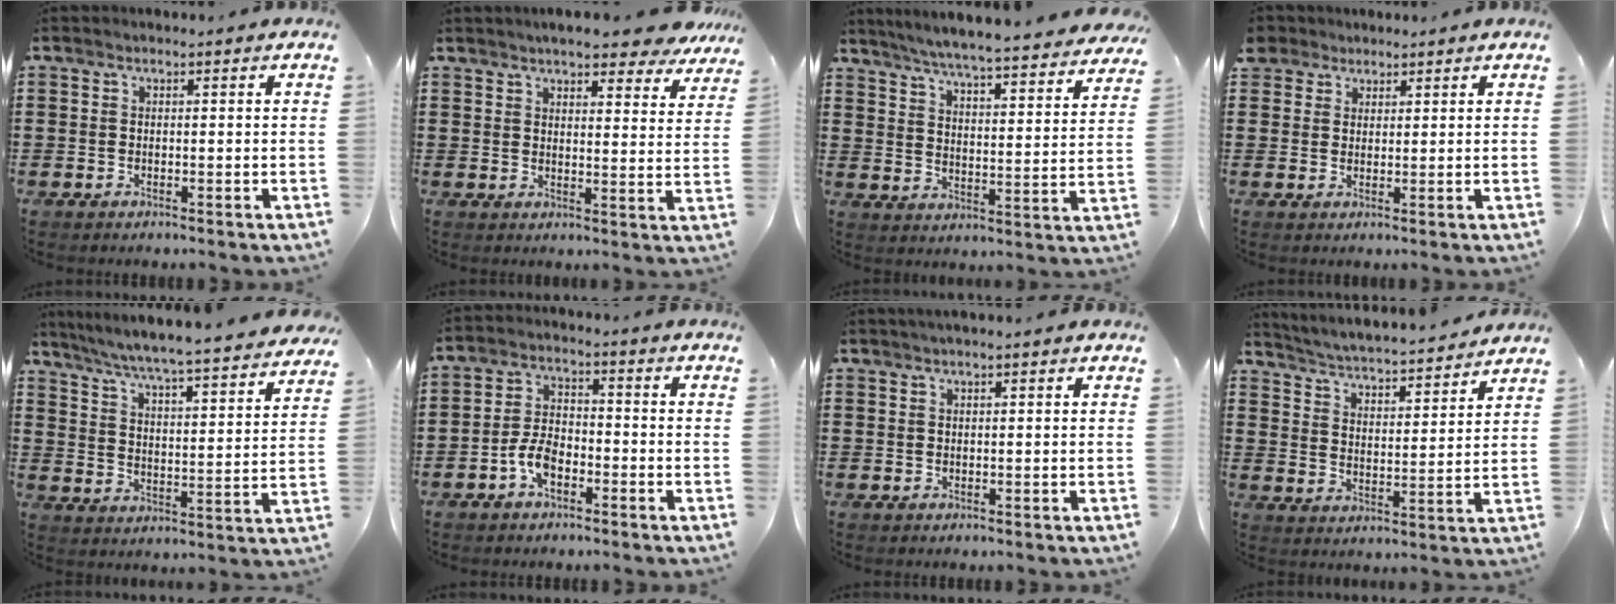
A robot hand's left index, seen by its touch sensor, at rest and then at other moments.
{"total": 6.1, "force": [5.6, 0.4, 2.4], "torque": [-0.056, -0.019, 0.098]}
{"total": 5.2, "force": [4.9, -0.5, 1.5], "torque": [-0.056, -0.041, 0.080]}
{"total": 2.7, "force": [1.9, 1.9, 0.0], "torque": [-0.005, 0.008, 0.035]}
{"total": 4.9, "force": [4.5, -0.8, 1.6], "torque": [-0.055, -0.046, 0.067]}
{"total": 5.1, "force": [-2.6, 2.6, 3.5], "torque": [-0.088, 0.003, -0.057]}
{"total": 0.8, "force": [0.5, 0.0, 0.7], "torque": [-0.013, 0.002, 0.009]}
{"total": 3.5, "force": [3.4, -0.5, 0.4], "torque": [-0.029, -0.035, 0.050]}